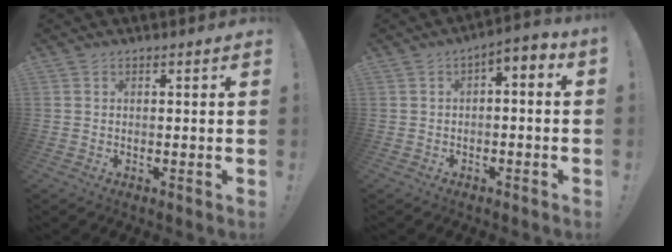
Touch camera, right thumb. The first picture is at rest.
{"total": 3.6, "force": [-1.7, 1.3, 2.9], "torque": [-0.050, 0.008, -0.030]}